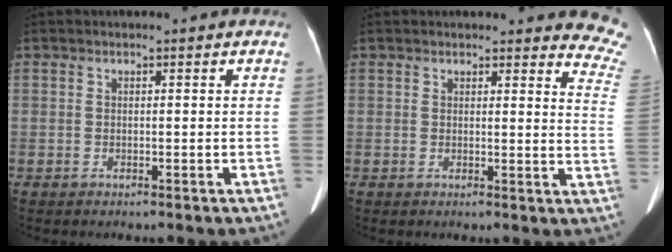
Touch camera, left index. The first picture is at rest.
{"total": 9.9, "force": [9.6, 1.8, 1.4], "torque": [0.029, -0.076, 0.056]}